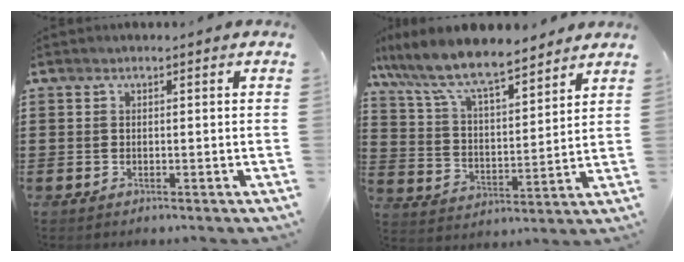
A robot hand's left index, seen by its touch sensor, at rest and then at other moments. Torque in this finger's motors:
{"motor_torque": [2.14, 0.00, 1.05, 0.21]}